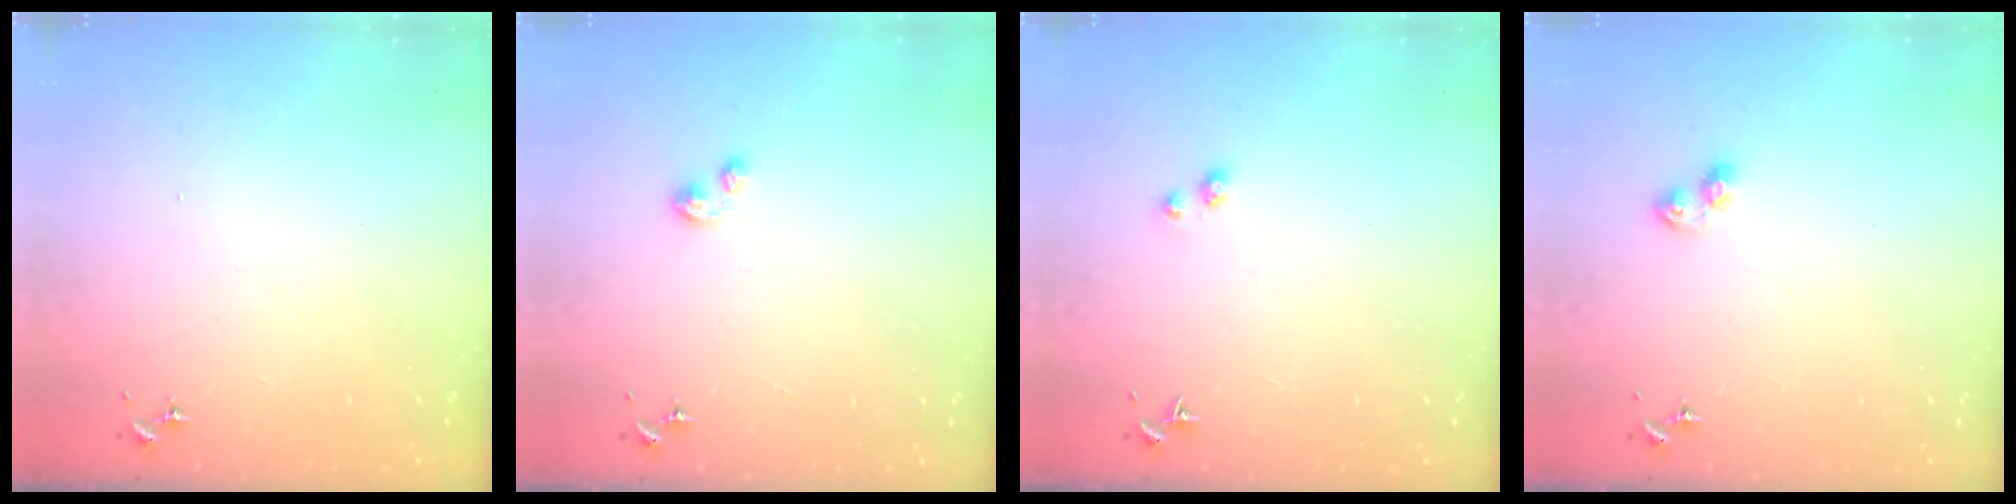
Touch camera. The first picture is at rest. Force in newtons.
{"total": 2.9, "press": 2.9, "slide": 0.3}
{"total": 2.9, "press": 2.9, "slide": 0.2}
{"total": 4.8, "press": 4.7, "slide": 0.5}